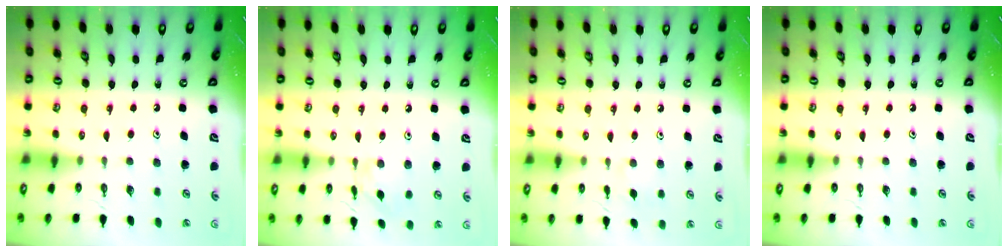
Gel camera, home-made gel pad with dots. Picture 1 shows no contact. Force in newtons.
{"total": 2.4, "press": 2.4, "slide": 0.2}
{"total": 4.3, "press": 4.2, "slide": 0.8}
{"total": 0.0}